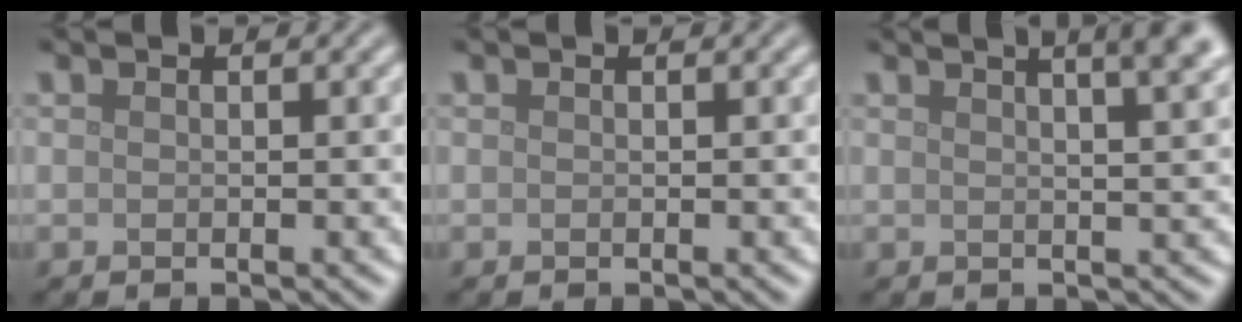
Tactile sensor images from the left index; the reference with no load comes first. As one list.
[{"total": 0.0}, {"total": 8.1, "force": [4.3, 3.5, 5.9], "torque": [-0.015, 0.056, 0.017]}]